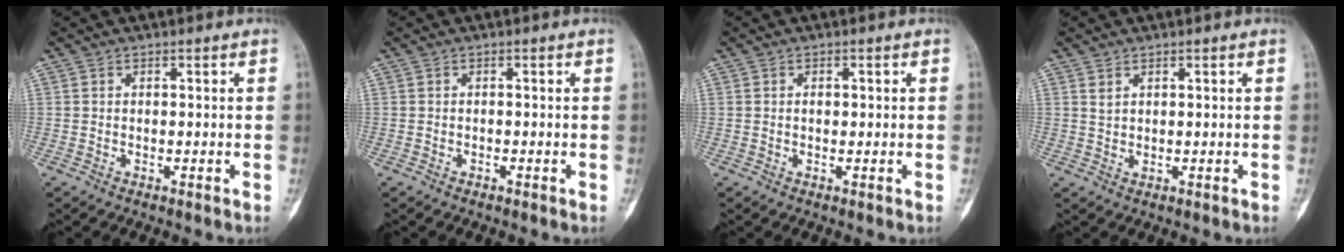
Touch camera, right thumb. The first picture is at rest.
{"total": 0.0}
{"total": 1.4, "force": [0.3, 0.7, 1.2], "torque": [-0.021, 0.001, 0.004]}
{"total": 1.3, "force": [0.9, 0.6, 0.8], "torque": [-0.011, -0.006, 0.021]}